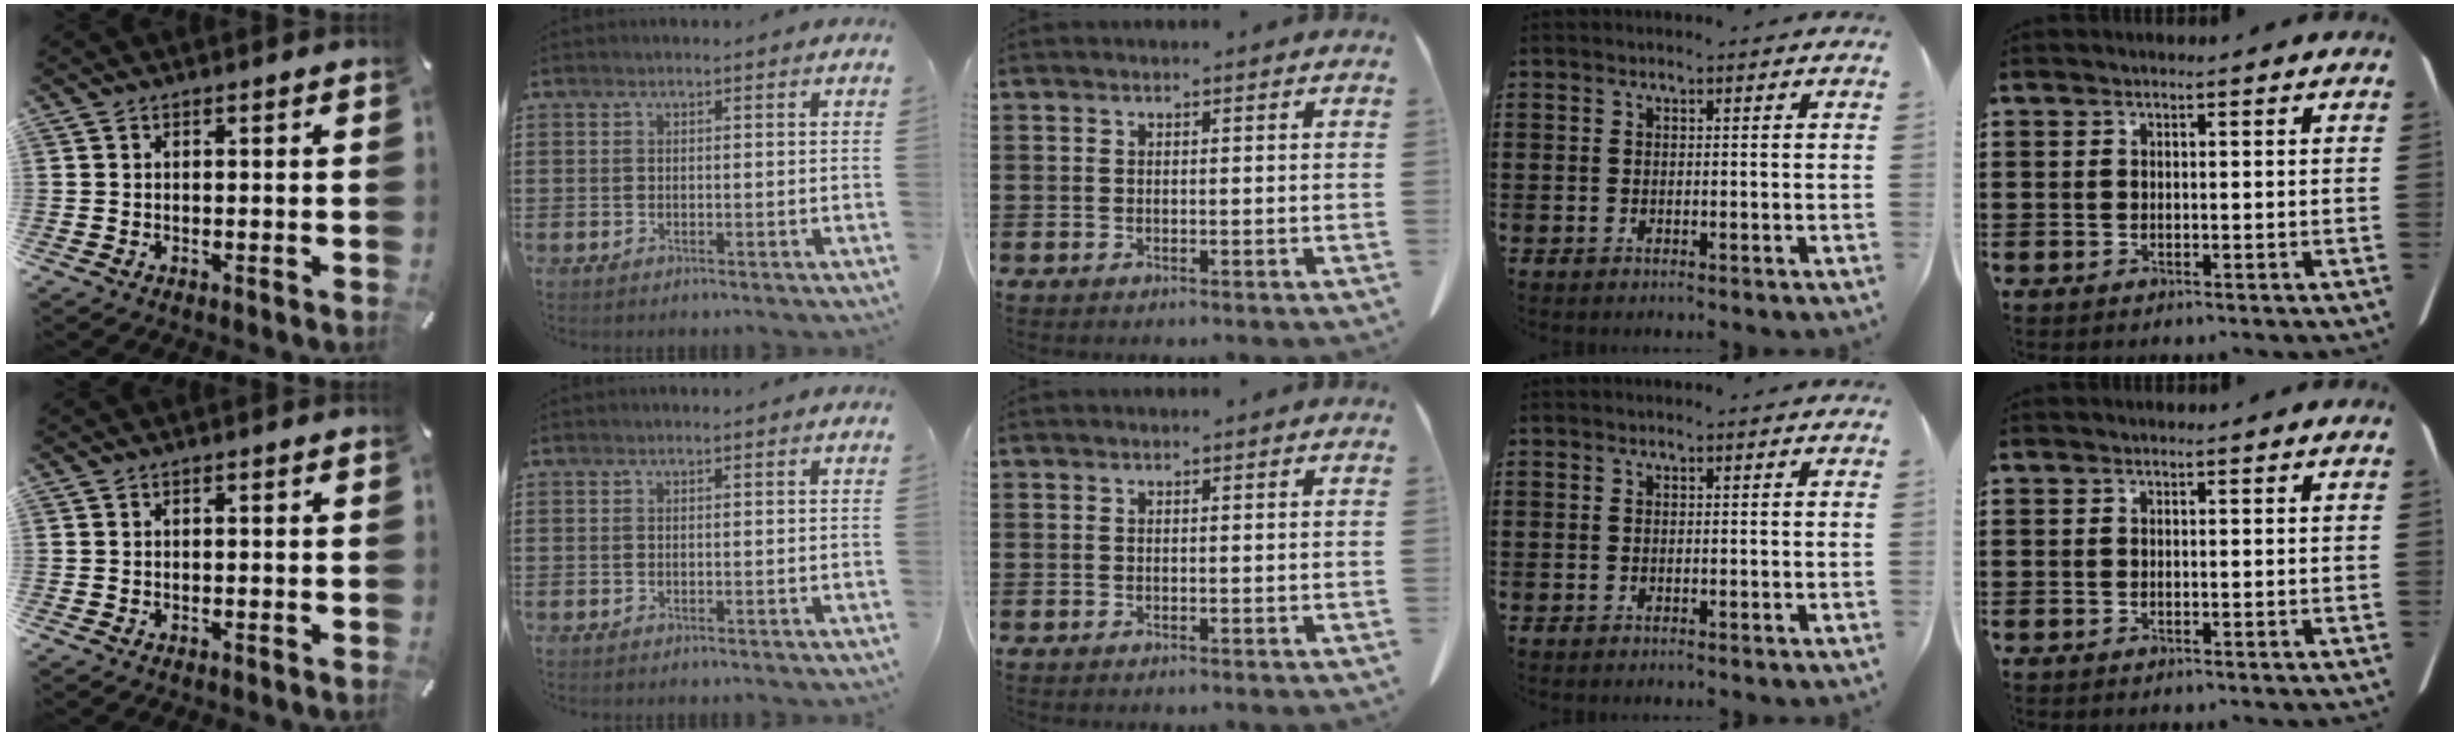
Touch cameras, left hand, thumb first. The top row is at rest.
{}